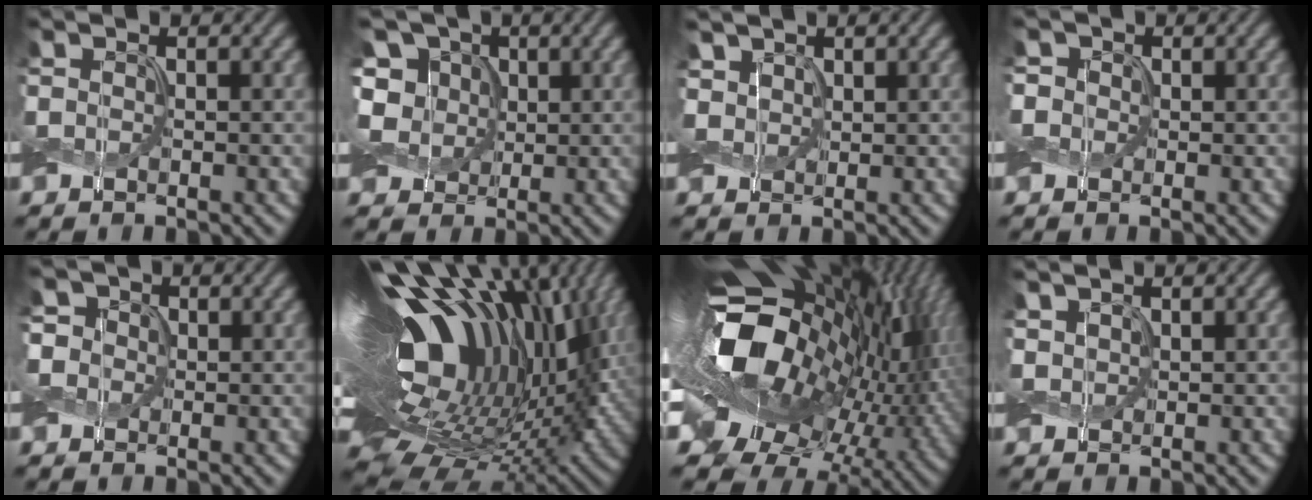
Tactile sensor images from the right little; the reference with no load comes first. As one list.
[{"total": 6.4, "force": [1.1, 5.5, 3.1], "torque": [-0.083, 0.025, 0.010]}, {"total": 2.2, "force": [1.3, 1.5, 0.9], "torque": [-0.029, 0.004, 0.023]}, {"total": 1.1, "force": [0.2, 1.1, 0.2], "torque": [-0.005, -0.002, 0.004]}, {"total": 3.7, "force": [1.6, 3.0, 1.4], "torque": [-0.037, 0.007, 0.016]}, {"total": 20.3, "force": [4.5, 10.0, 17.1], "torque": [-0.269, 0.027, 0.066]}, {"total": 20.0, "force": [-0.5, 12.7, 15.4], "torque": [-0.284, -0.031, -0.001]}, {"total": 1.5, "force": [1.0, 0.9, 0.6], "torque": [-0.017, 0.005, 0.019]}]